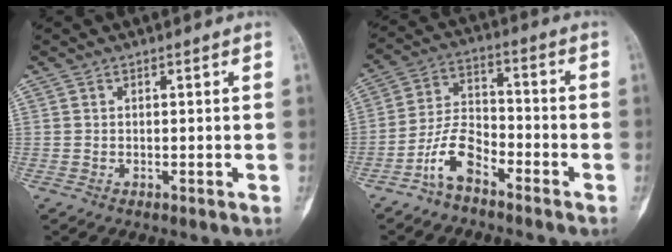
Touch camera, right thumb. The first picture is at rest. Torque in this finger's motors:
{"motor_torque": [-0.18, 0.22, 0.92, -0.65, 0.04]}